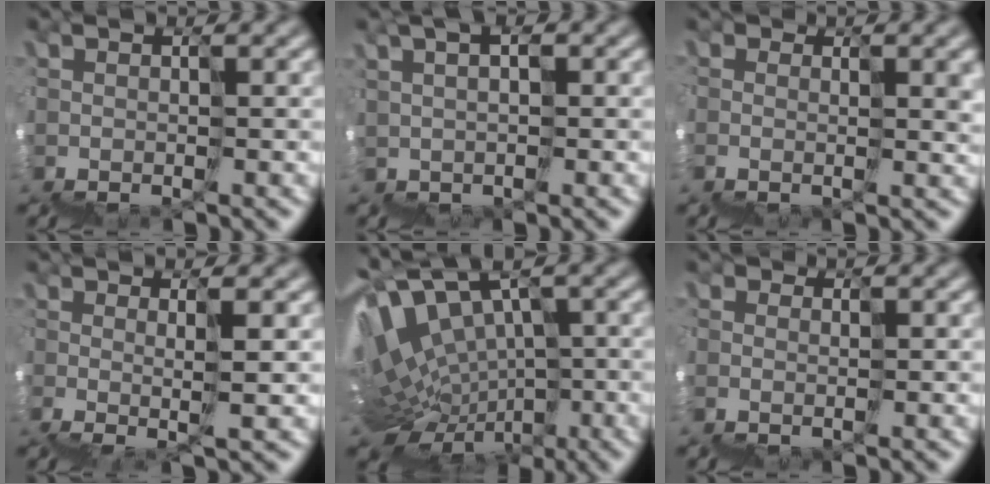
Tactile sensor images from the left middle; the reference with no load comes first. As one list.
[{"total": 2.7, "force": [2.5, 0.0, -1.0], "torque": [0.020, 0.026, 0.038]}, {"total": 3.3, "force": [1.4, 2.0, 2.3], "torque": [-0.020, 0.005, 0.023]}, {"total": 2.5, "force": [2.3, -0.9, 0.5], "torque": [0.022, 0.027, 0.036]}, {"total": 5.7, "force": [2.6, 3.6, 3.6], "torque": [-0.070, 0.041, 0.057]}, {"total": 1.2, "force": [-0.4, 1.0, -0.5], "torque": [0.024, 0.019, -0.004]}]